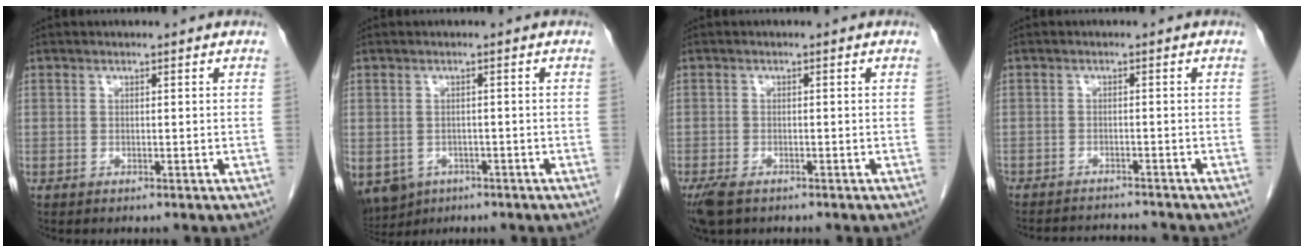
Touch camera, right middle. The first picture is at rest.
{"total": 10.0, "force": [-5.6, 7.4, 3.7], "torque": [-0.100, -0.011, -0.075]}
{"total": 4.0, "force": [-2.8, 1.8, 2.3], "torque": [-0.050, -0.011, -0.047]}
{"total": 6.2, "force": [-6.1, 0.3, 0.9], "torque": [-0.008, -0.004, -0.090]}